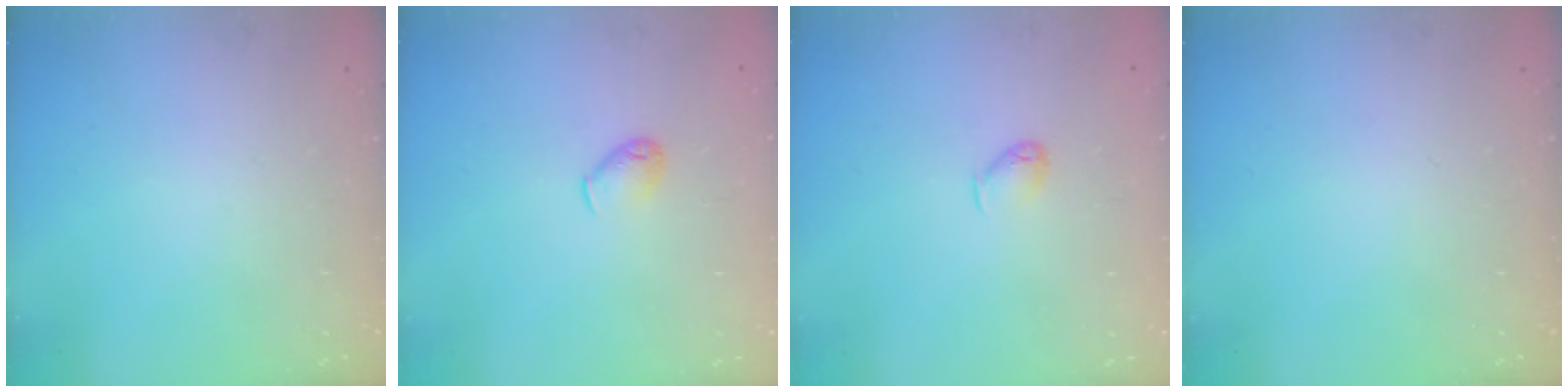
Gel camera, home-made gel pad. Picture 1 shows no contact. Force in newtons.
{"total": 4.8, "press": 4.7, "slide": 0.9}
{"total": 4.1, "press": 4.0, "slide": 0.9}
{"total": 0.0}